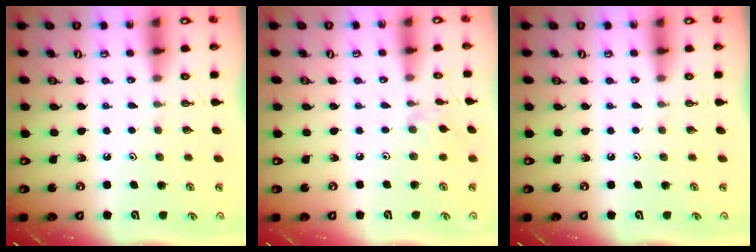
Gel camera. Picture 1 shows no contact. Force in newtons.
{"total": 1.2, "press": 1.1, "slide": 0.4}
{"total": 0.0}